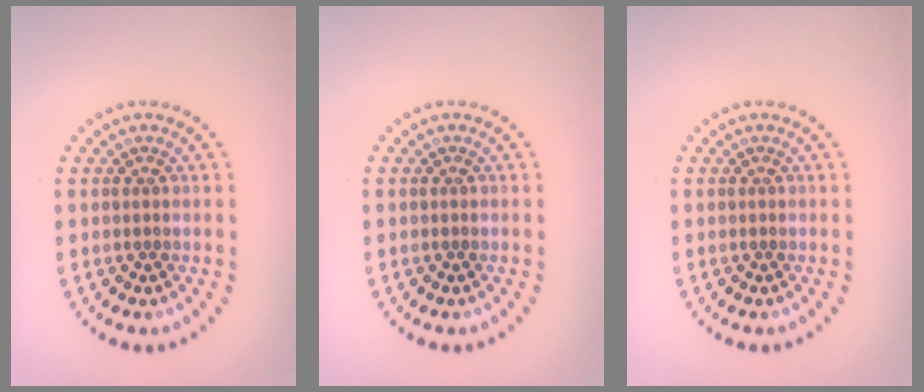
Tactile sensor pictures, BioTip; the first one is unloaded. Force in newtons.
{"total": 0.0}
{"total": 0.0}